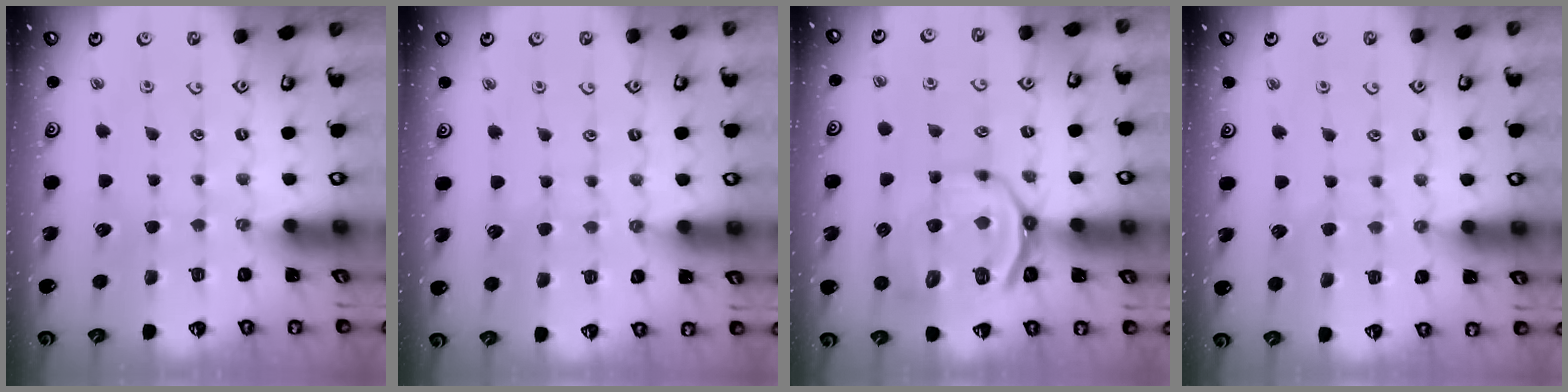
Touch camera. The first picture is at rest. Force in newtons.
{"total": 2.8, "press": 2.7, "slide": 0.5}
{"total": 13.5, "press": 13.3, "slide": 2.7}
{"total": 5.1, "press": 5.1, "slide": 0.5}